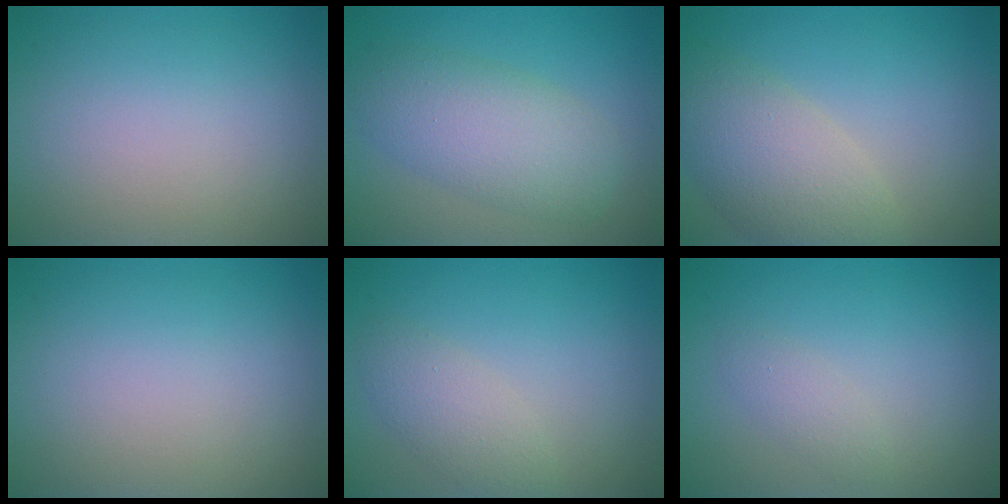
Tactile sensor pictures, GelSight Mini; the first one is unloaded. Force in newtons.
{"total": 5.6, "press": 5.6, "slide": 0.2}
{"total": 5.9, "press": 5.8, "slide": 0.7}
{"total": 0.0}
{"total": 3.4, "press": 3.4, "slide": 0.2}
{"total": 1.3, "press": 1.3, "slide": 0.1}